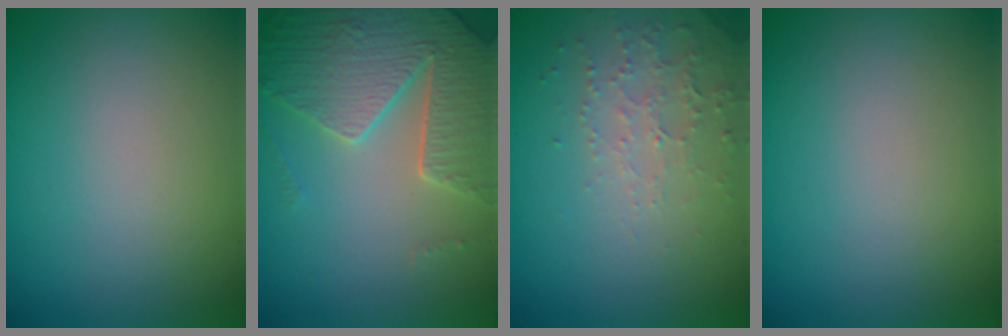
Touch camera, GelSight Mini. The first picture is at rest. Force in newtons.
{"total": 5.2, "press": 4.6, "slide": 2.5}
{"total": 2.2, "press": 2.1, "slide": 0.6}
{"total": 0.0}